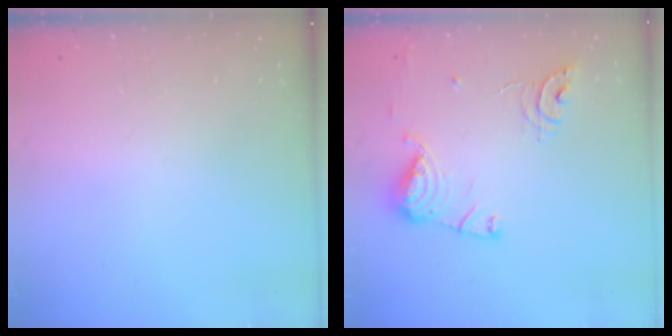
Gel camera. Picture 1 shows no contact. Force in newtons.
{"total": 13.7, "press": 13.6, "slide": 1.5}